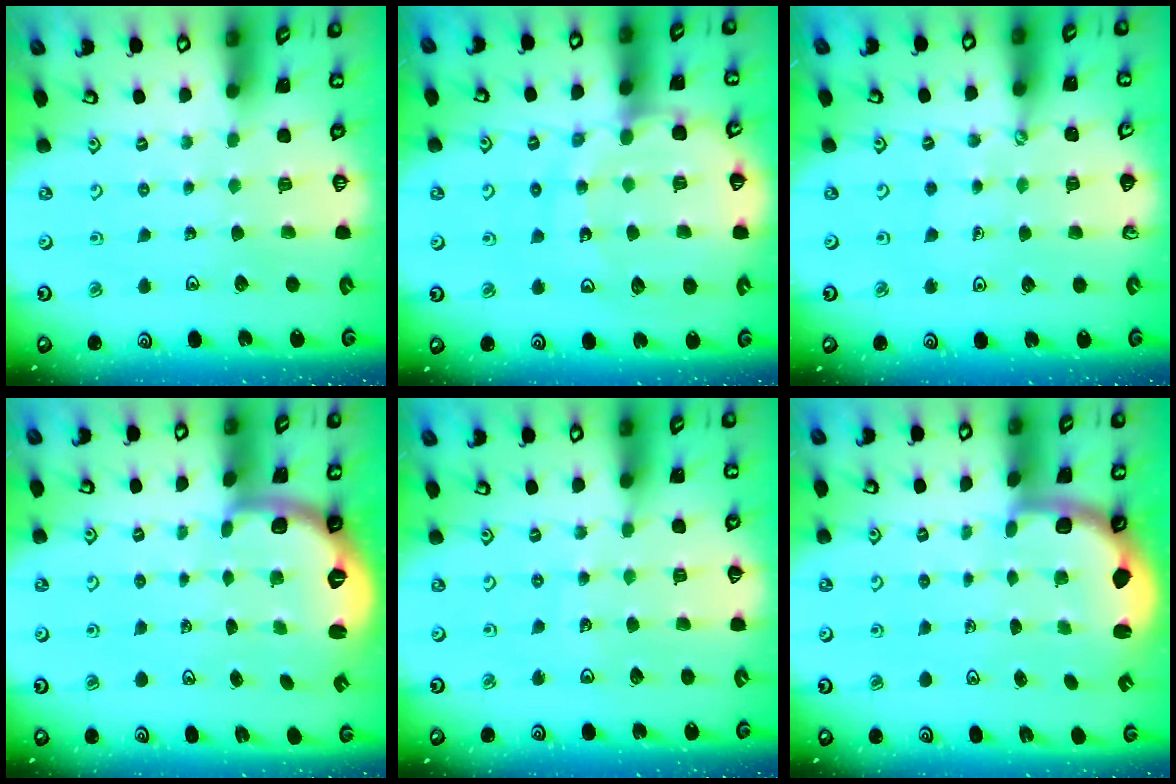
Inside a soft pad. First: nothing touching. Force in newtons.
{"total": 13.5, "press": 13.4, "slide": 1.5}
{"total": 0.7, "press": 0.7, "slide": 0.0}
{"total": 2.5, "press": 2.0, "slide": 1.6}
{"total": 5.5, "press": 5.2, "slide": 1.8}
{"total": 2.3, "press": 2.0, "slide": 1.1}